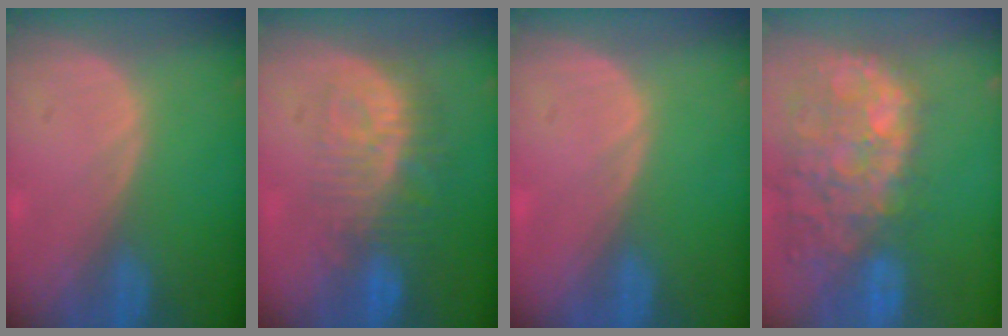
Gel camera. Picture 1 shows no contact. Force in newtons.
{"total": 9.5, "press": 8.5, "slide": 4.1}
{"total": 0.0}
{"total": 14.4, "press": 11.7, "slide": 8.4}